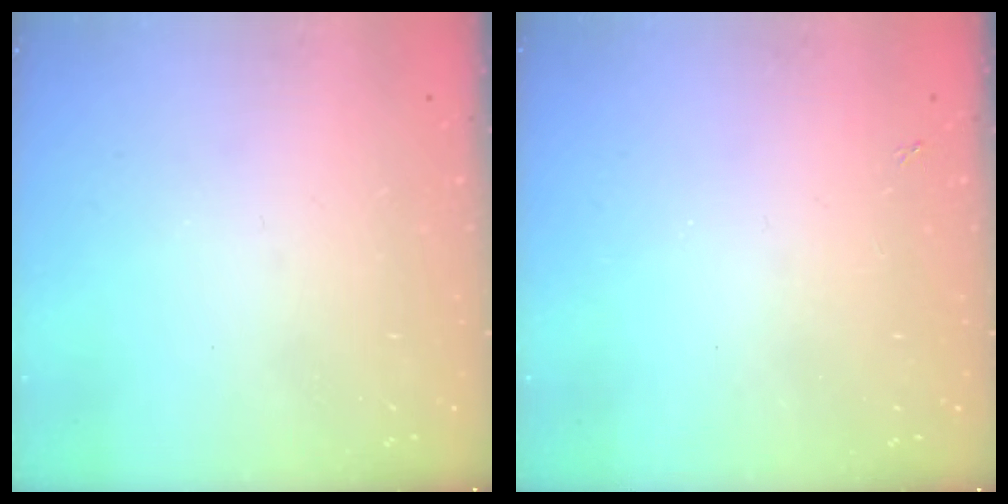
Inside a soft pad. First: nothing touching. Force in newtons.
{"total": 1.3, "press": 1.3, "slide": 0.3}